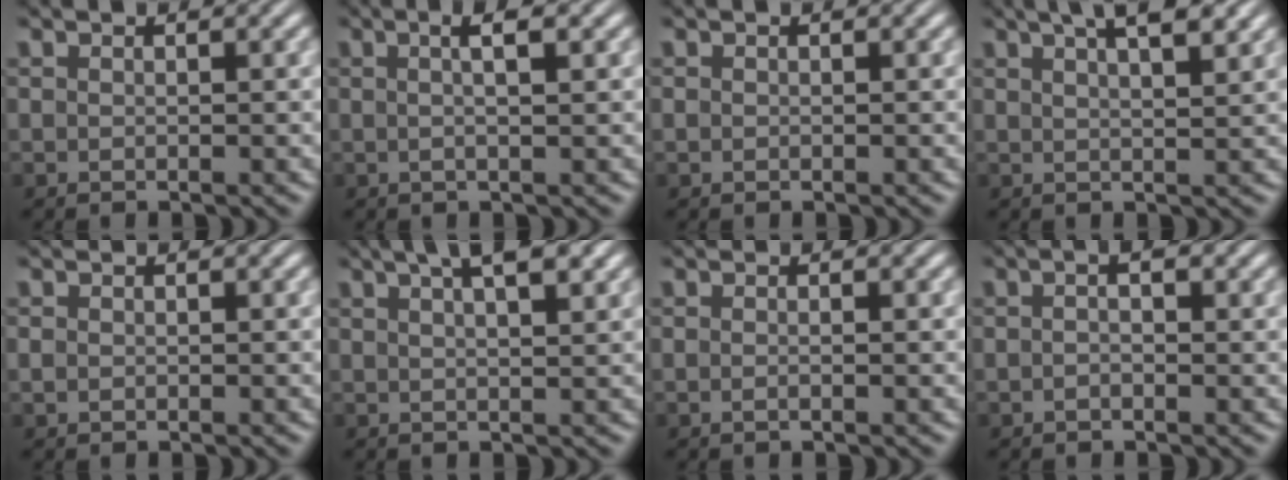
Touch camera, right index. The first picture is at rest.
{"total": 2.4, "force": [0.5, 0.1, 2.3], "torque": [-0.038, 0.007, 0.005]}
{"total": 0.0}
{"total": 5.9, "force": [3.8, 1.8, 4.2], "torque": [-0.057, 0.016, 0.056]}
{"total": 0.7, "force": [-0.2, 0.6, 0.3], "torque": [-0.012, -0.005, 0.000]}
{"total": 5.6, "force": [3.3, 1.8, 4.2], "torque": [-0.059, 0.016, 0.048]}
{"total": 0.6, "force": [-0.3, 0.2, 0.5], "torque": [-0.010, 0.000, -0.008]}
{"total": 1.8, "force": [0.1, 0.7, 1.6], "torque": [-0.018, 0.010, -0.006]}